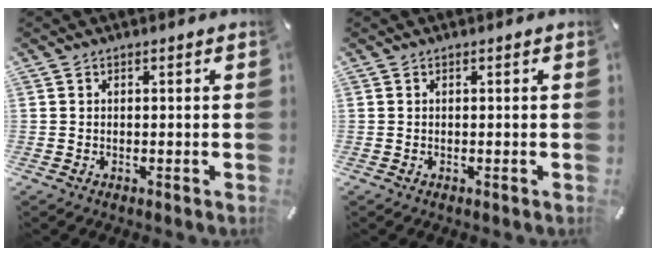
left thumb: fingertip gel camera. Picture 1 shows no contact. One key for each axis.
{"total": 0.0}